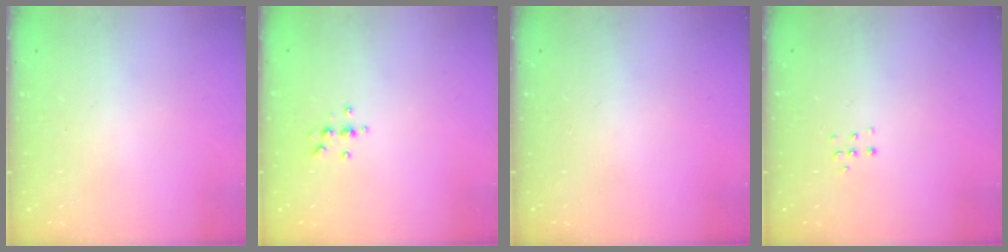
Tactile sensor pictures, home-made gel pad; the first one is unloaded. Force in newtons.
{"total": 4.6, "press": 4.6, "slide": 0.6}
{"total": 0.0}
{"total": 3.8, "press": 3.8, "slide": 0.6}